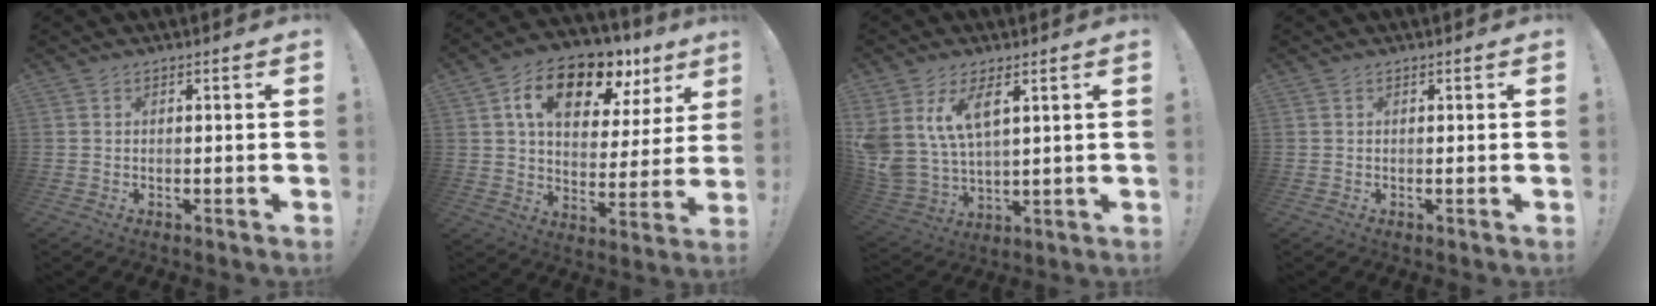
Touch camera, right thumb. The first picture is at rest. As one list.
[{"total": 17.5, "force": [9.6, 9.3, 11.3], "torque": [-0.178, -0.049, 0.164]}, {"total": 11.3, "force": [6.1, 5.6, 7.7], "torque": [-0.175, -0.033, 0.116]}, {"total": 0.0}]